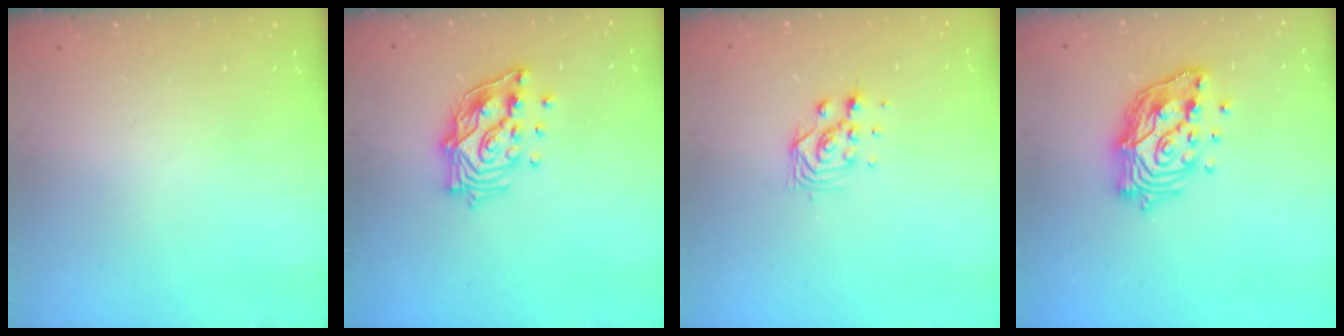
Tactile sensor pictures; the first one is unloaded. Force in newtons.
{"total": 17.2, "press": 17.0, "slide": 2.7}
{"total": 4.9, "press": 4.8, "slide": 0.5}
{"total": 15.0, "press": 14.9, "slide": 1.9}